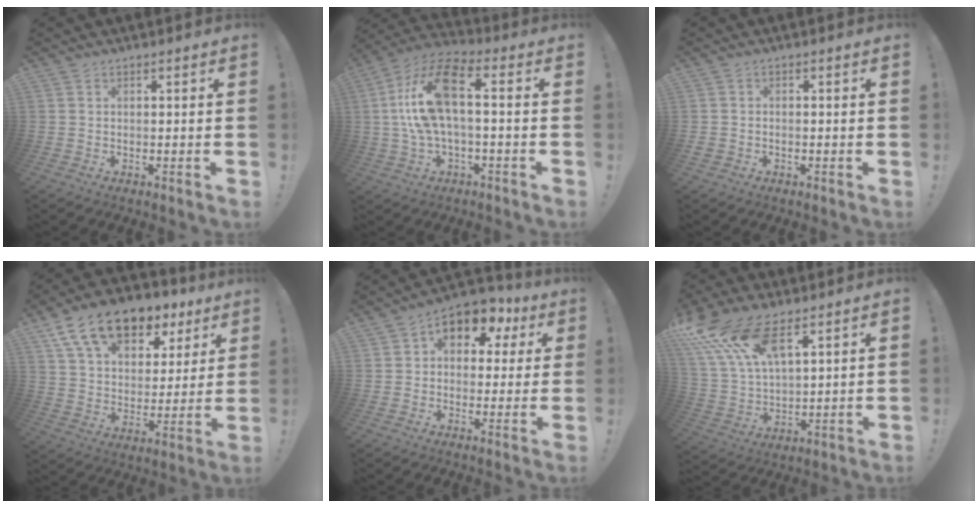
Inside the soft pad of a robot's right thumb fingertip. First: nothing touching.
{"total": 16.2, "force": [1.3, 7.1, 14.5], "torque": [-0.275, 0.013, 0.021]}
{"total": 1.3, "force": [-1.0, 0.8, 0.3], "torque": [-0.010, 0.006, -0.017]}
{"total": 17.3, "force": [11.2, 9.7, 8.9], "torque": [-0.149, -0.063, 0.204]}
{"total": 9.0, "force": [4.0, 6.5, 4.7], "torque": [-0.064, -0.022, 0.076]}
{"total": 16.1, "force": [10.4, 7.1, 10.1], "torque": [-0.220, -0.050, 0.191]}